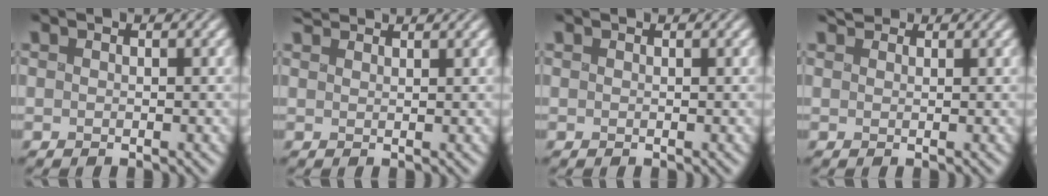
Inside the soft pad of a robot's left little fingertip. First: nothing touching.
{"total": 2.3, "force": [2.2, 0.3, 0.6], "torque": [-0.011, 0.010, 0.037]}
{"total": 0.0}
{"total": 1.8, "force": [1.5, 0.8, 0.5], "torque": [-0.012, 0.003, 0.032]}